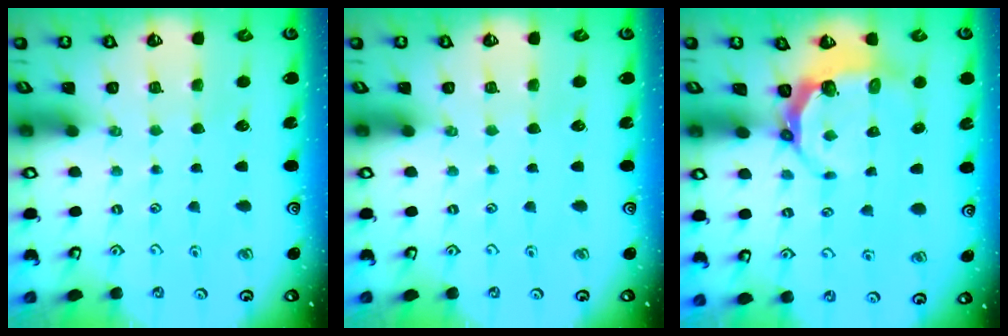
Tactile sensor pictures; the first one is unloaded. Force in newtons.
{"total": 0.0}
{"total": 5.9, "press": 5.2, "slide": 2.9}